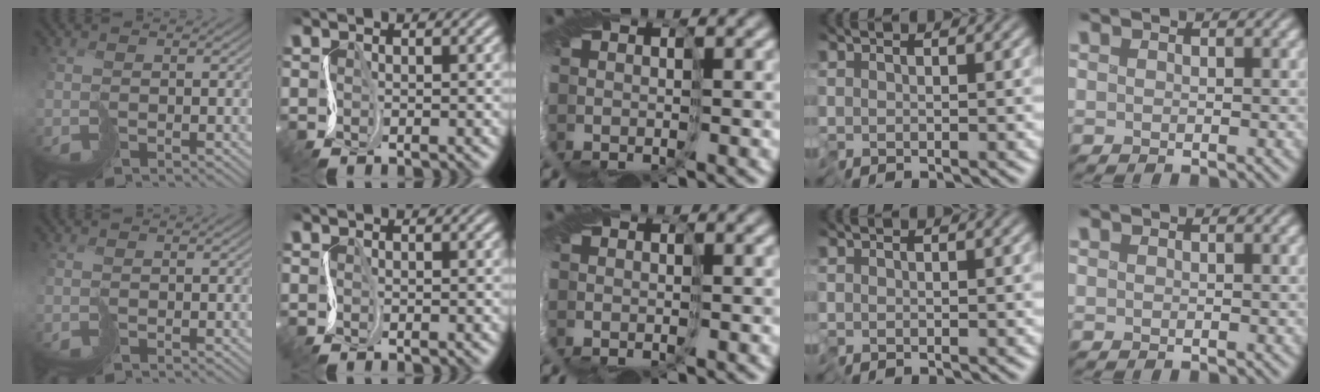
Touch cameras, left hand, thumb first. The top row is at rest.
{}